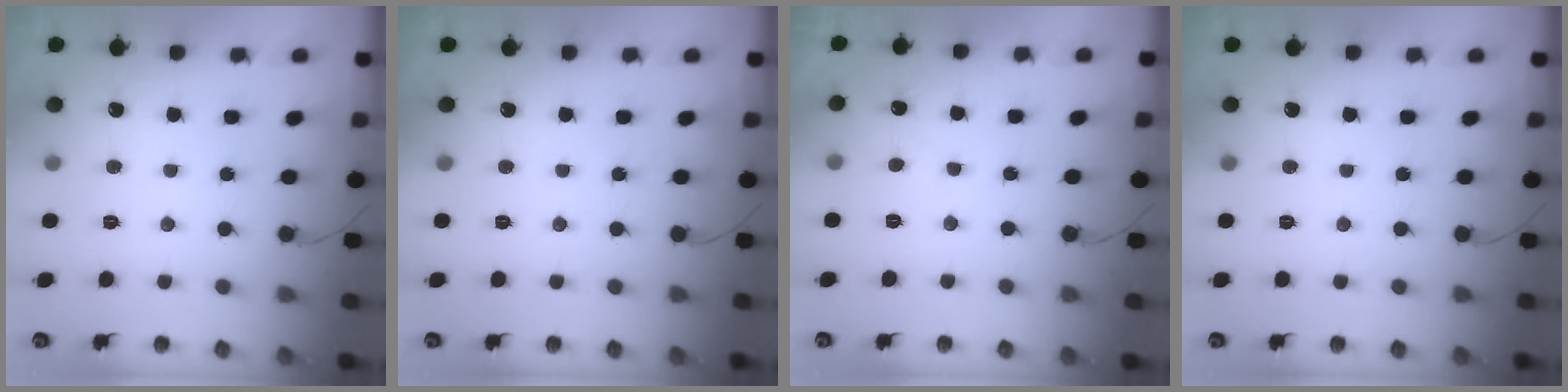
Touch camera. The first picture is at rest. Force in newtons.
{"total": 0.0}
{"total": 2.5, "press": 2.4, "slide": 0.5}
{"total": 0.0}